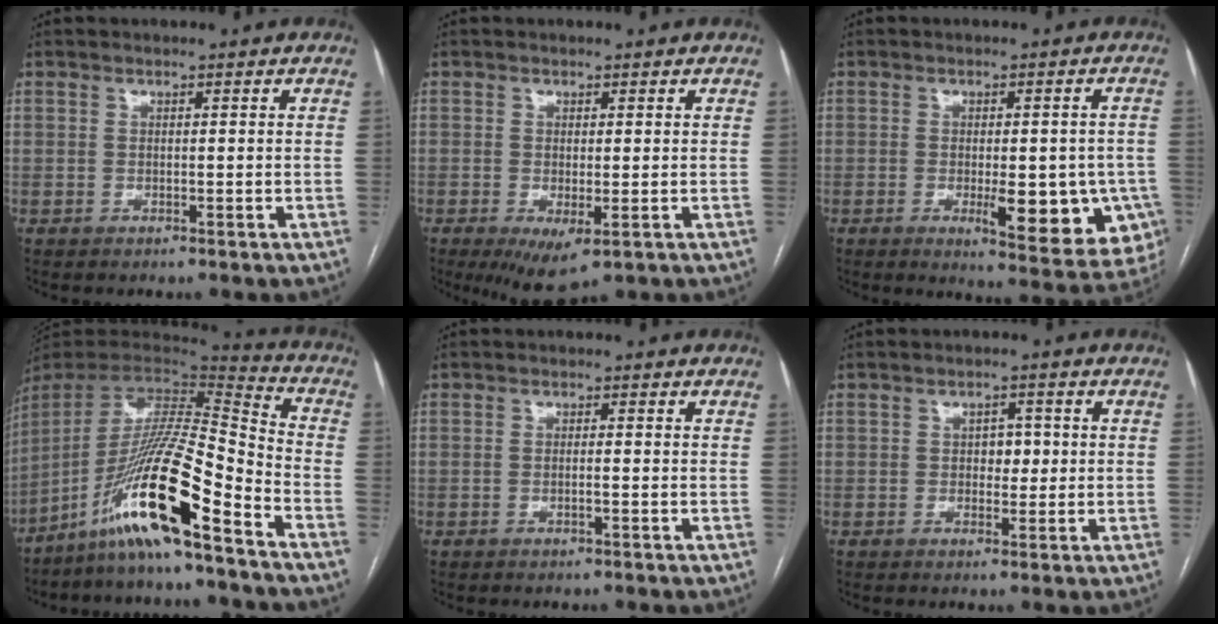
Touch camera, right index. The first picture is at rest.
{"total": 5.7, "force": [-2.3, 1.9, 4.8], "torque": [-0.076, -0.017, -0.026]}
{"total": 13.3, "force": [-3.9, 4.4, 12.0], "torque": [-0.100, 0.003, -0.035]}
{"total": 18.7, "force": [-11.6, 0.2, 14.7], "torque": [-0.302, -0.016, -0.219]}
{"total": 1.0, "force": [-0.3, 0.0, 1.0], "torque": [-0.018, 0.000, -0.005]}
{"total": 2.9, "force": [0.2, 1.9, 2.2], "torque": [-0.026, 0.006, 0.004]}